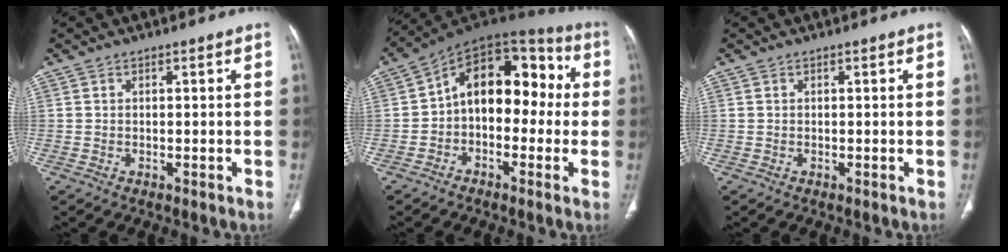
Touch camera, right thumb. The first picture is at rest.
{"total": 15.7, "force": [-0.2, 10.3, 11.8], "torque": [-0.124, 0.058, -0.022]}
{"total": 0.0}